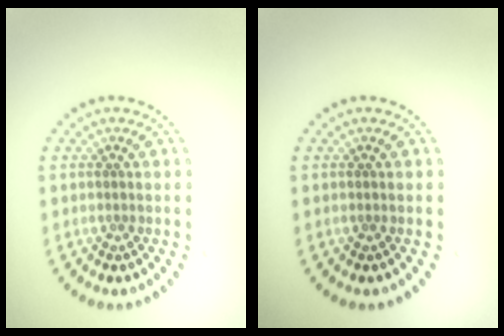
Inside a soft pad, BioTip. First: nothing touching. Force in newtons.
{"total": 0.0}